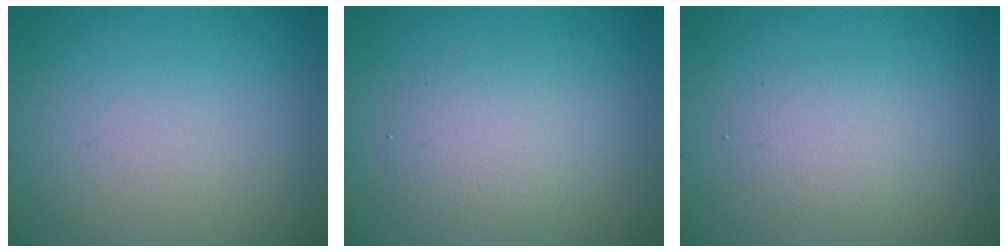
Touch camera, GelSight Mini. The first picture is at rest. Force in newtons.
{"total": 2.8, "press": 2.8, "slide": 0.2}
{"total": 1.9, "press": 1.9, "slide": 0.0}